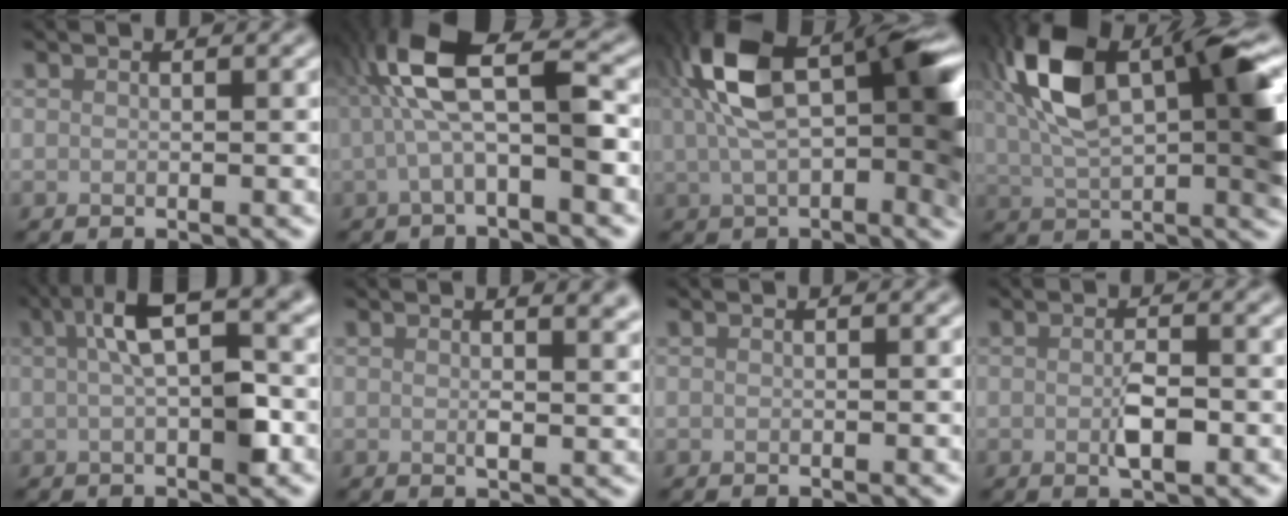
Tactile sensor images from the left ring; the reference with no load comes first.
{"total": 7.3, "force": [-0.1, 2.2, 6.9], "torque": [-0.141, 0.030, -0.013]}
{"total": 12.1, "force": [2.8, 5.3, 10.5], "torque": [-0.190, 0.001, 0.049]}
{"total": 12.0, "force": [3.2, 5.5, 10.2], "torque": [-0.188, 0.002, 0.059]}
{"total": 6.4, "force": [1.1, 1.8, 6.1], "torque": [-0.104, 0.014, 0.013]}
{"total": 3.2, "force": [1.5, 1.1, 2.6], "torque": [-0.032, -0.003, 0.023]}
{"total": 0.0}
{"total": 2.2, "force": [-0.4, 0.8, 2.0], "torque": [-0.036, -0.003, -0.007]}